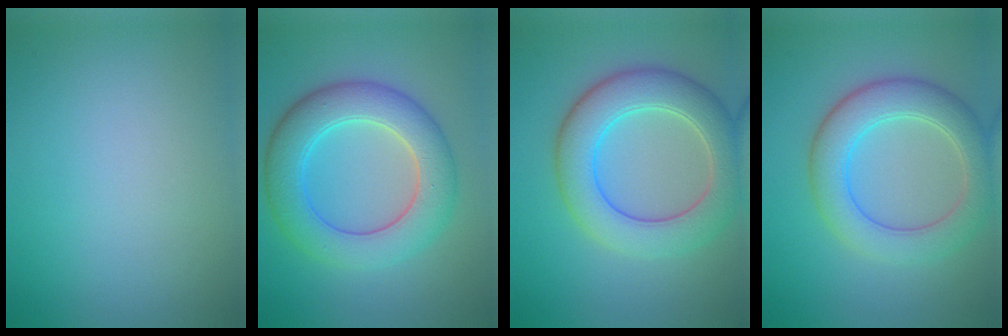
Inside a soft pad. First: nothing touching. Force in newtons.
{"total": 7.3, "press": 7.3, "slide": 0.5}
{"total": 7.2, "press": 7.2, "slide": 0.4}
{"total": 6.0, "press": 6.0, "slide": 0.3}